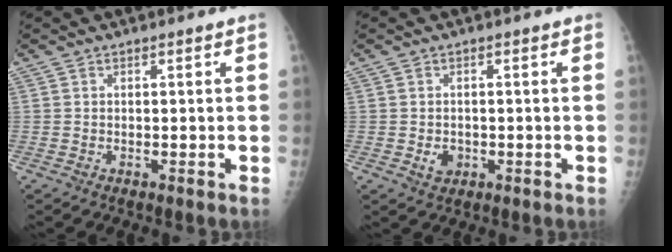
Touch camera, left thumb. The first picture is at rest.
{"total": 3.2, "force": [-0.8, 2.8, 1.5], "torque": [-0.007, 0.002, -0.003]}